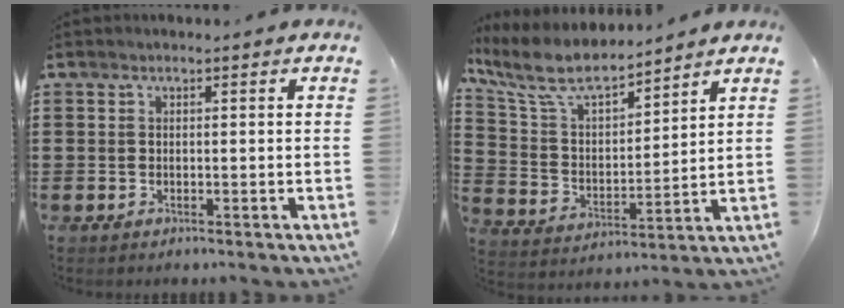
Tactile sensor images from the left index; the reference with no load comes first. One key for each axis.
{"total": 8.6, "fx": 7.4, "fy": 2.2, "fz": 3.8, "tx": -0.107, "ty": -0.039, "tz": 0.130}